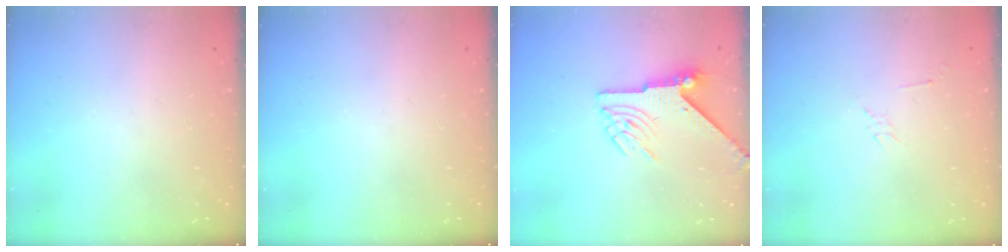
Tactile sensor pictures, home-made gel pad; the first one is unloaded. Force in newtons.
{"total": 0.0}
{"total": 6.5, "press": 6.4, "slide": 1.0}
{"total": 2.3, "press": 2.3, "slide": 0.4}